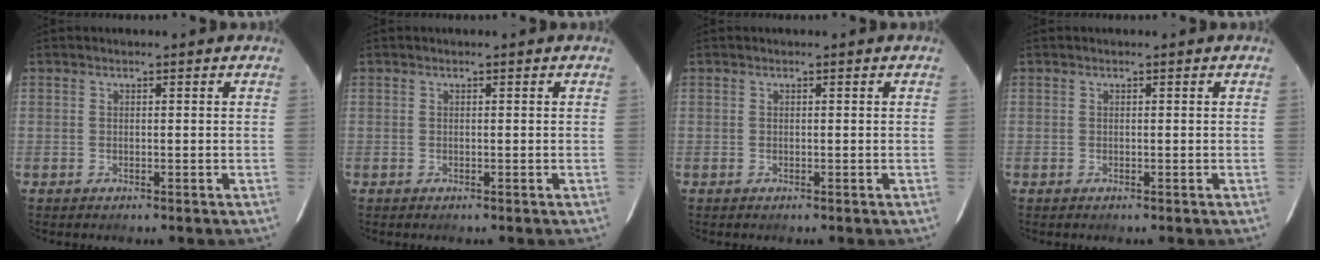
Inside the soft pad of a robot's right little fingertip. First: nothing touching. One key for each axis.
{"total": 0.0}
{"total": 0.0}
{"total": 0.0}